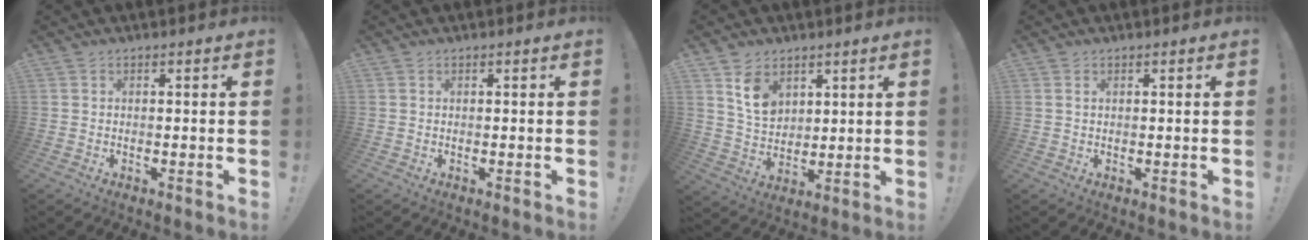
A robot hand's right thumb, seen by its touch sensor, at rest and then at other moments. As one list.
[{"total": 0.0}, {"total": 9.4, "force": [5.0, 6.5, 4.4], "torque": [-0.062, -0.022, 0.097]}, {"total": 0.7, "force": [0.2, 0.3, 0.6], "torque": [-0.016, 0.004, 0.004]}]